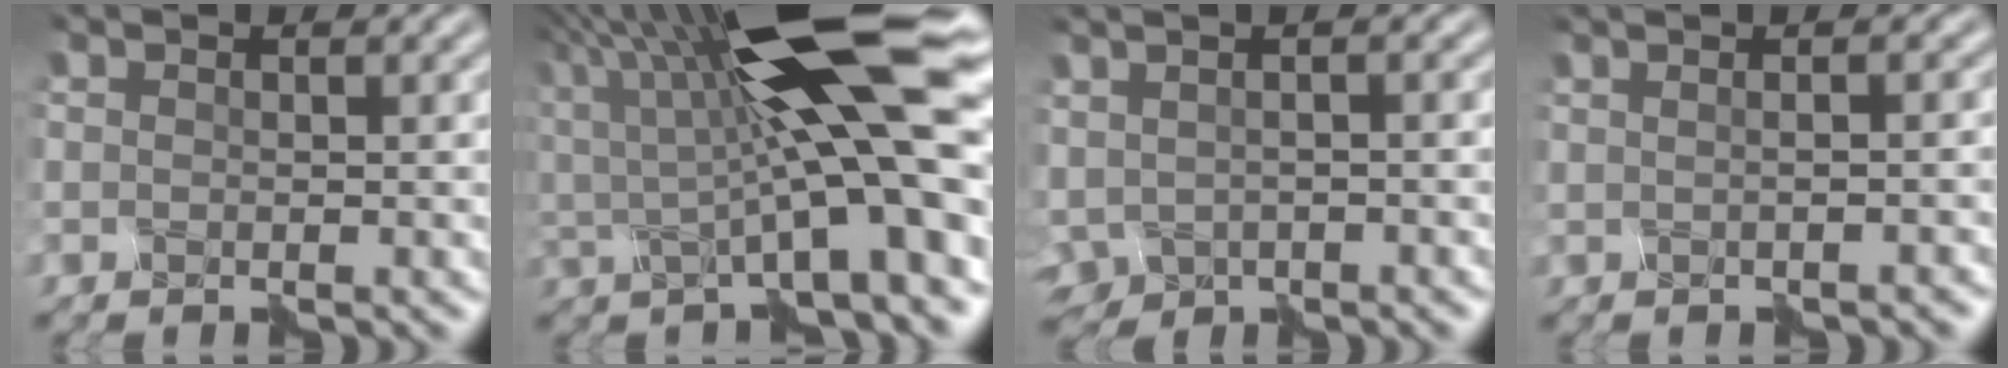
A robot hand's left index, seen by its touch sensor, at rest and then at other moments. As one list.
[{"total": 15.4, "force": [2.8, 2.9, 14.8], "torque": [-0.226, 0.020, 0.044]}, {"total": 1.6, "force": [-0.7, 0.7, 1.3], "torque": [-0.030, -0.007, 0.007]}, {"total": 1.3, "force": [-0.4, -0.7, 1.0], "torque": [-0.003, 0.006, -0.003]}]